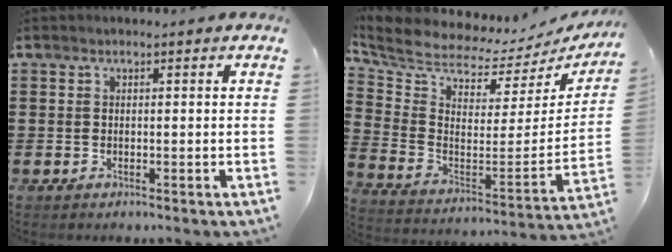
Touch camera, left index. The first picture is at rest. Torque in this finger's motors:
{"motor_torque": [2.14, 0.00, 0.54, 0.09]}